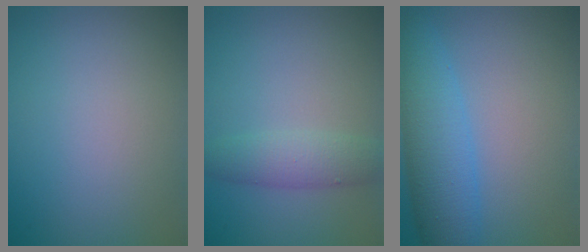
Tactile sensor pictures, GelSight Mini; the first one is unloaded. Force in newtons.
{"total": 2.9, "press": 2.9, "slide": 0.0}
{"total": 6.0, "press": 6.0, "slide": 0.2}